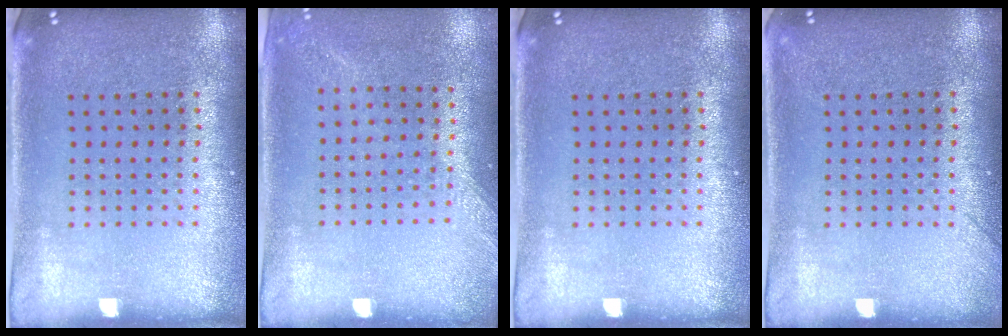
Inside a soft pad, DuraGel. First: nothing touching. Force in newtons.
{"total": 1.3, "press": 1.1, "slide": 0.6}
{"total": 0.0}
{"total": 1.0, "press": 0.9, "slide": 0.3}